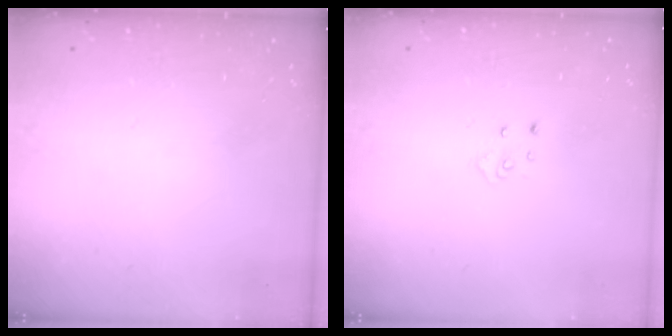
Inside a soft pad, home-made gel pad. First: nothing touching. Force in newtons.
{"total": 4.2, "press": 4.2, "slide": 0.4}